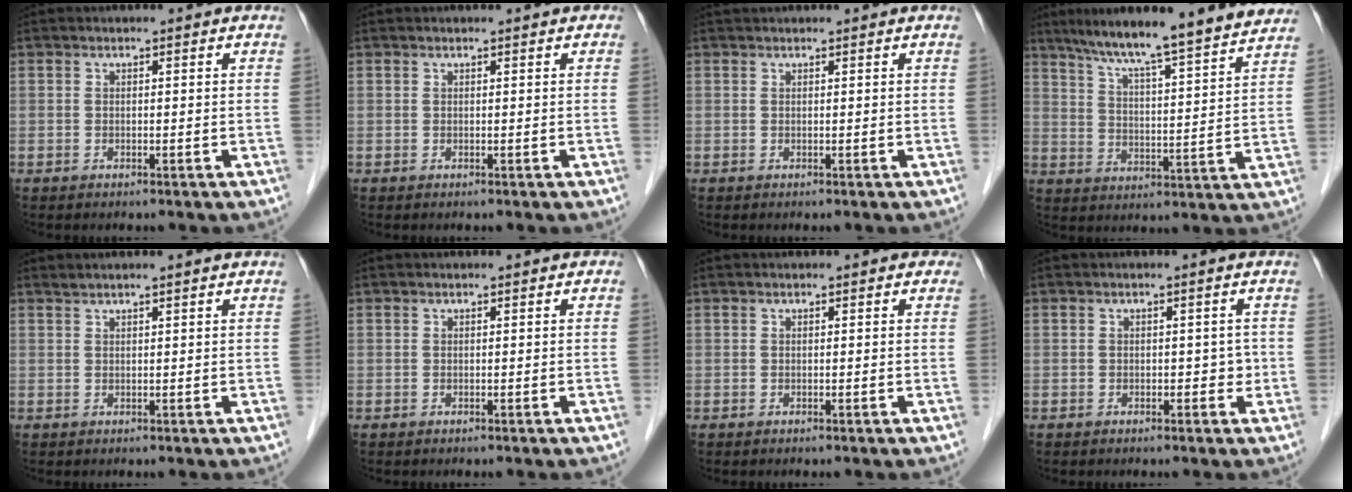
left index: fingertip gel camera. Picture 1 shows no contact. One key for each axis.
{"total": 0.5, "fx": 0.5, "fy": 0.1, "fz": 0.2, "tx": -0.006, "ty": 0.009, "tz": 0.007}
{"total": 1.3, "fx": 1.2, "fy": 0.1, "fz": 0.3, "tx": -0.005, "ty": 0.023, "tz": 0.026}
{"total": 17.4, "fx": 15.2, "fy": 0.1, "fz": 8.4, "tx": -0.130, "ty": 0.004, "tz": 0.213}
{"total": 1.5, "fx": 1.4, "fy": -0.3, "fz": 0.6, "tx": -0.013, "ty": 0.012, "tz": 0.031}
{"total": 0.0}
{"total": 0.5, "fx": 0.3, "fy": 0.4, "fz": 0.1, "tx": 0.000, "ty": 0.006, "tz": 0.003}
{"total": 1.5, "fx": -0.1, "fy": 1.1, "fz": 0.9, "tx": -0.006, "ty": 0.005, "tz": -0.002}